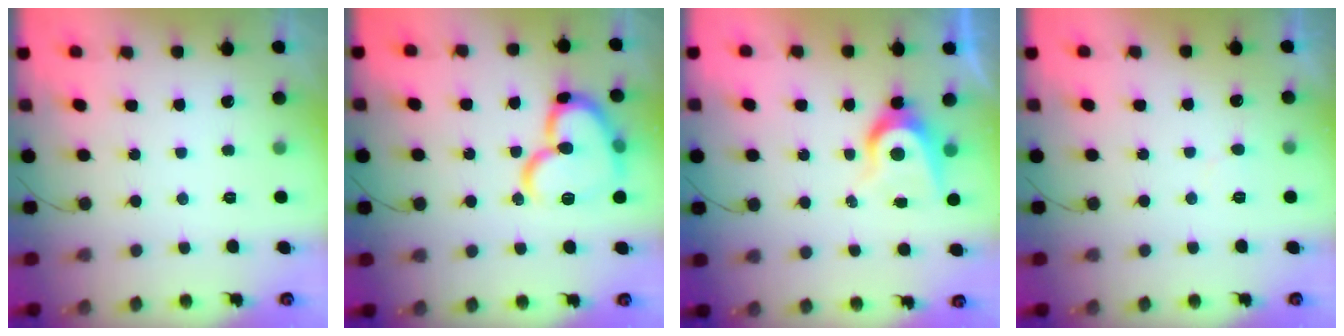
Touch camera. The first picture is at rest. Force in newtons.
{"total": 18.3, "press": 18.2, "slide": 2.3}
{"total": 7.1, "press": 7.1, "slide": 0.5}
{"total": 3.2, "press": 3.2, "slide": 0.2}